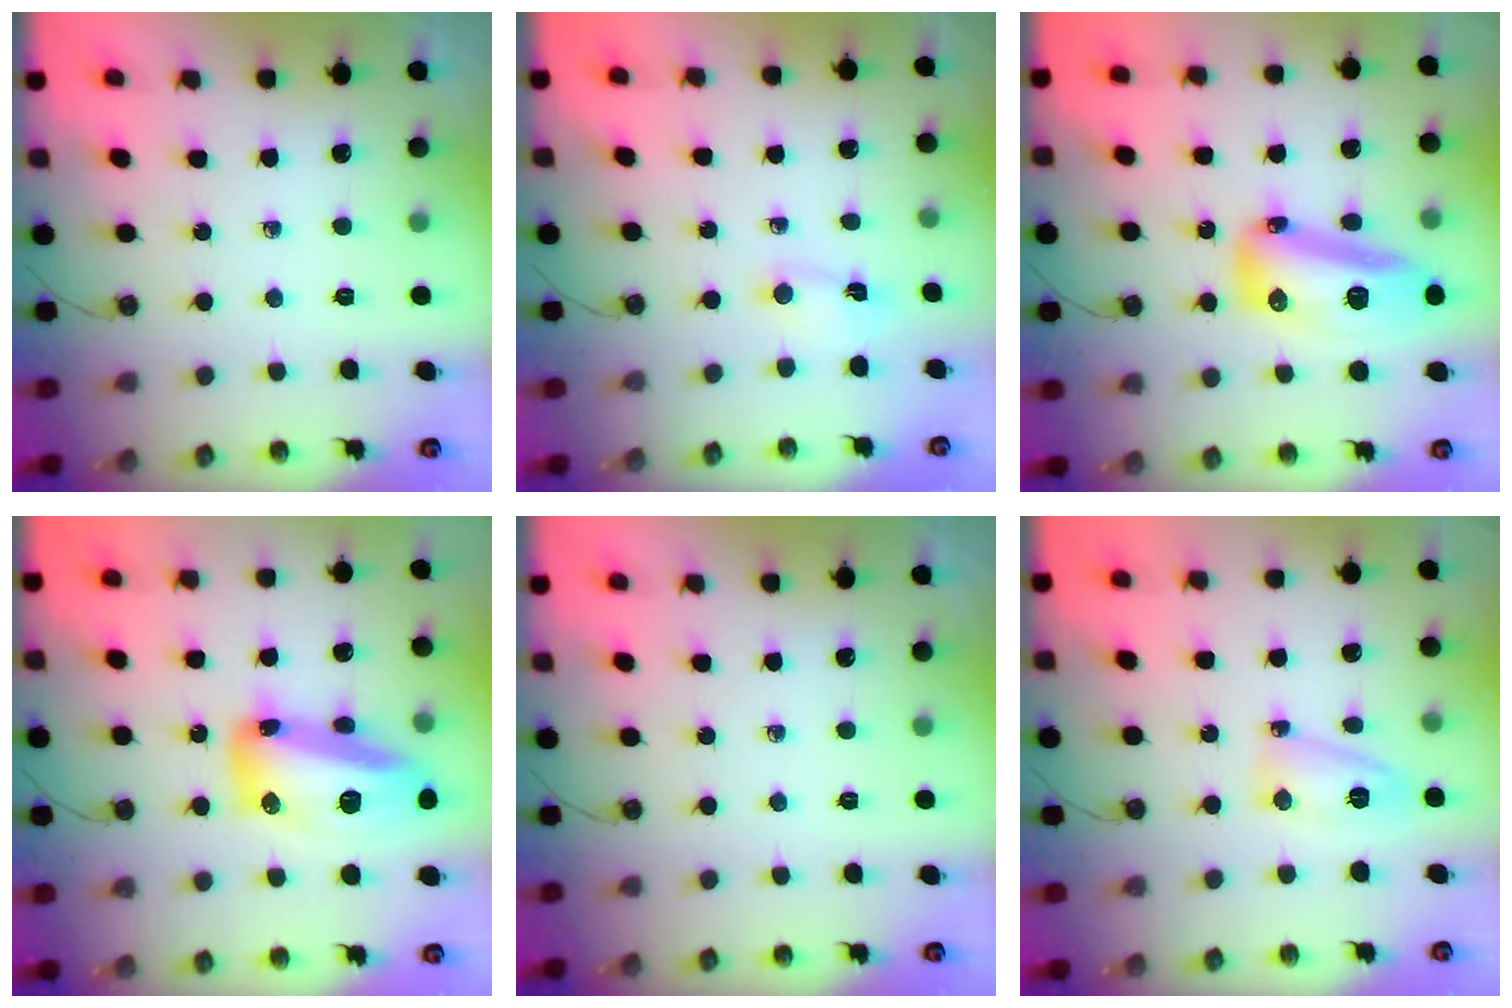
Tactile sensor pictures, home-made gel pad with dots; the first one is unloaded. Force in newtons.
{"total": 1.1, "press": 1.0, "slide": 0.5}
{"total": 26.2, "press": 20.4, "slide": 16.5}
{"total": 18.3, "press": 18.3, "slide": 1.5}
{"total": 0.0}
{"total": 10.9, "press": 7.0, "slide": 8.4}